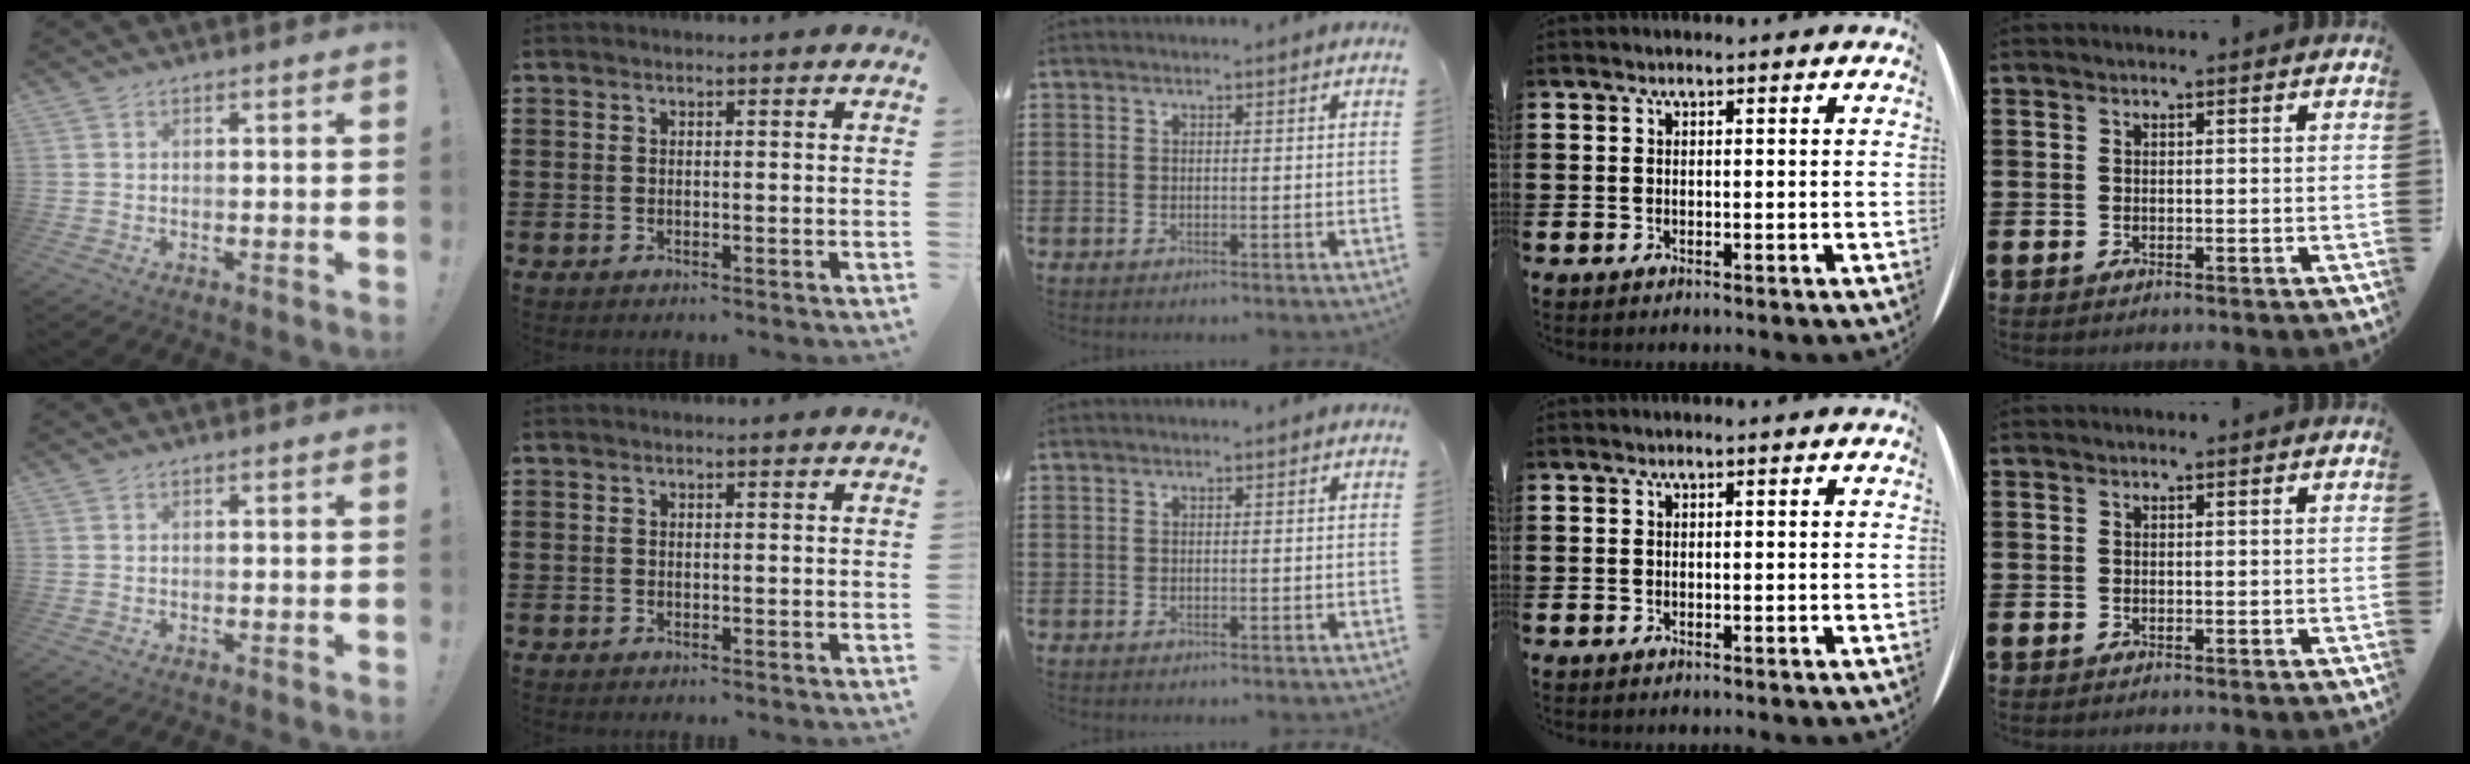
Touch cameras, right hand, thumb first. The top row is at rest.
{}